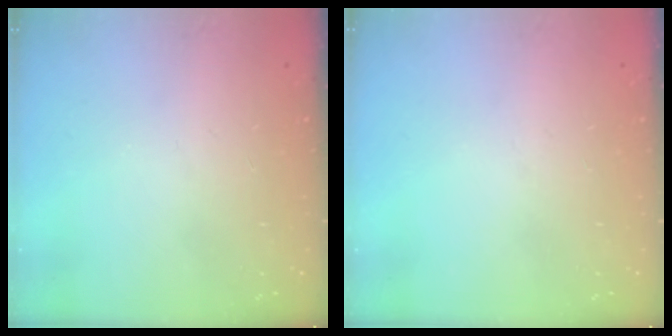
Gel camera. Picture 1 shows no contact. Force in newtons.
{"total": 0.0}